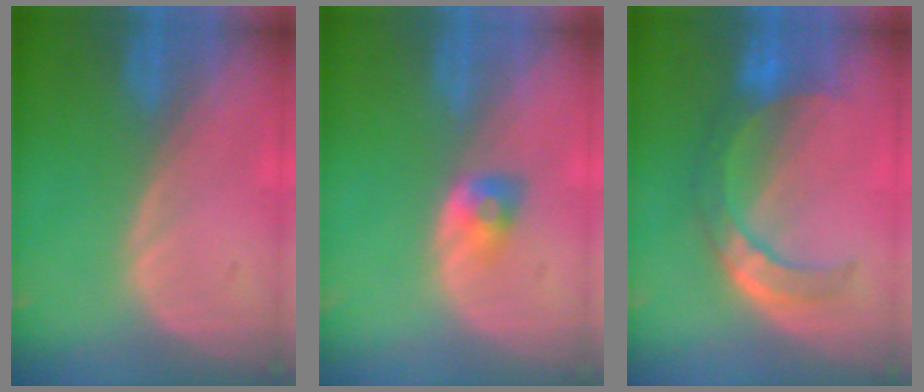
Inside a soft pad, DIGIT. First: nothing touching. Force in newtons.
{"total": 2.7, "press": 2.4, "slide": 1.2}
{"total": 7.0, "press": 6.9, "slide": 1.4}